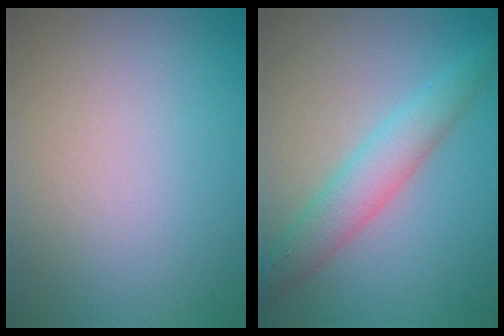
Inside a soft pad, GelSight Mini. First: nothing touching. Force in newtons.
{"total": 3.7, "press": 3.7, "slide": 0.1}